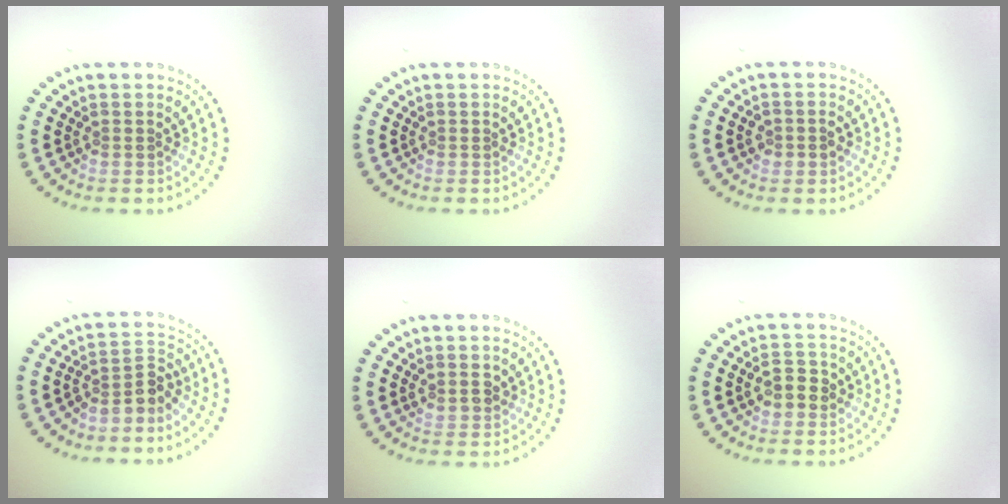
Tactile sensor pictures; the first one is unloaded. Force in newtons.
{"total": 0.0}
{"total": 1.5, "press": 1.5, "slide": 0.2}
{"total": 2.7, "press": 2.0, "slide": 1.8}
{"total": 1.3, "press": 1.2, "slide": 0.5}
{"total": 2.3, "press": 2.2, "slide": 0.3}